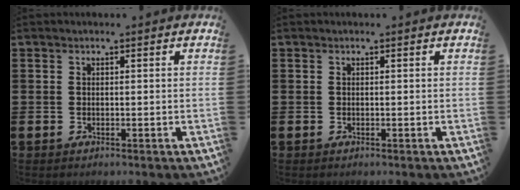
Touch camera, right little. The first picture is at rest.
{"total": 0.0}